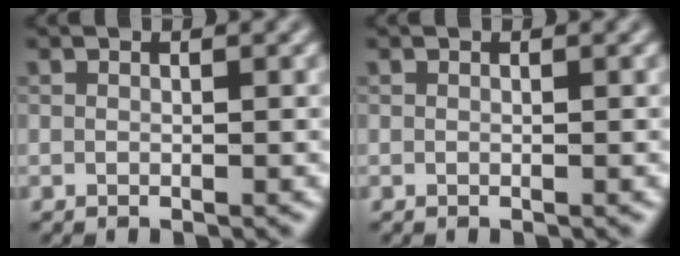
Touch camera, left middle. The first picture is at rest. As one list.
[{"total": 0.0}]